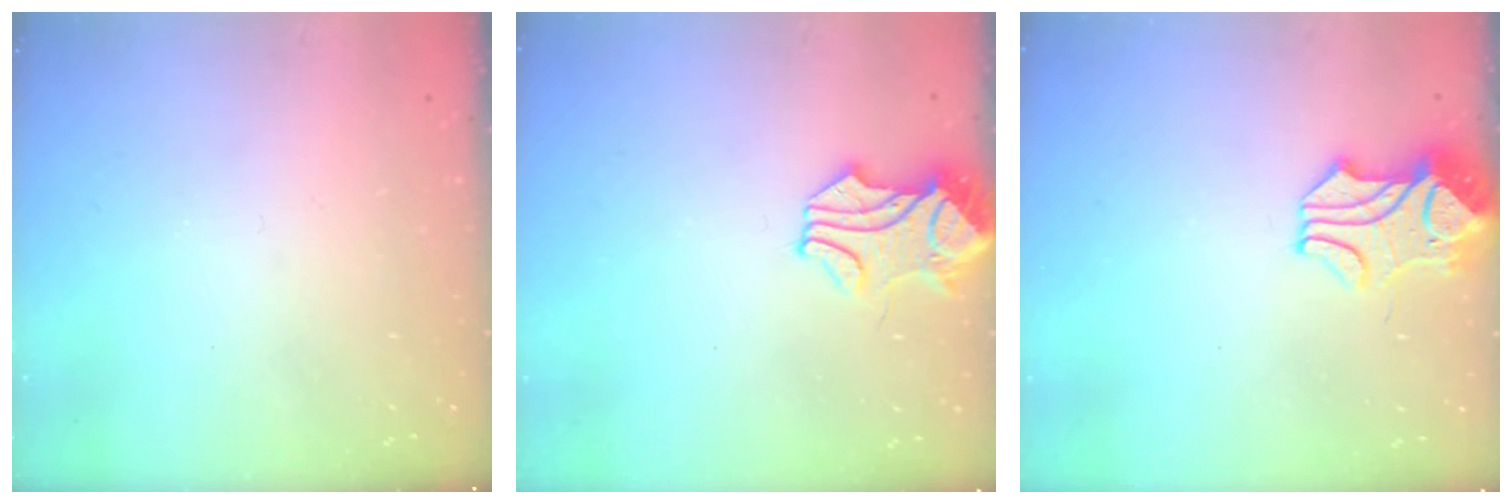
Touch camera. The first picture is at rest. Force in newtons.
{"total": 1.9, "press": 1.8, "slide": 0.6}
{"total": 2.5, "press": 2.2, "slide": 1.1}